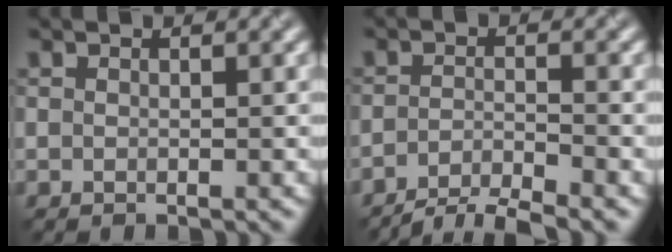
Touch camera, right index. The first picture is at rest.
{"total": 3.9, "force": [-3.3, 0.7, 2.0], "torque": [-0.028, -0.002, -0.069]}